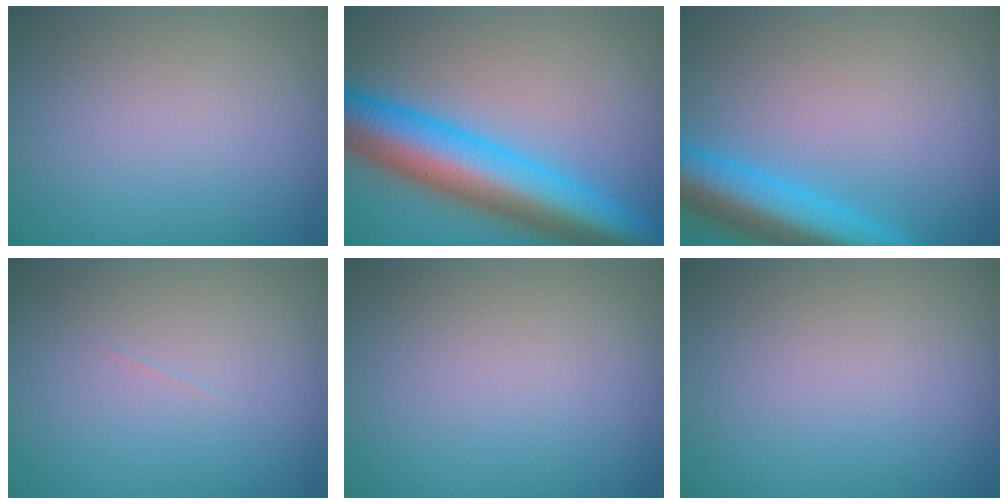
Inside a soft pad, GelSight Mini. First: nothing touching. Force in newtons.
{"total": 11.0, "press": 11.0, "slide": 0.3}
{"total": 7.2, "press": 7.2, "slide": 0.4}
{"total": 0.0}
{"total": 0.0}
{"total": 0.0}